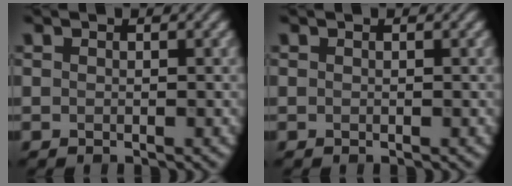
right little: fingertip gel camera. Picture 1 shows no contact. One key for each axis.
{"total": 0.0}